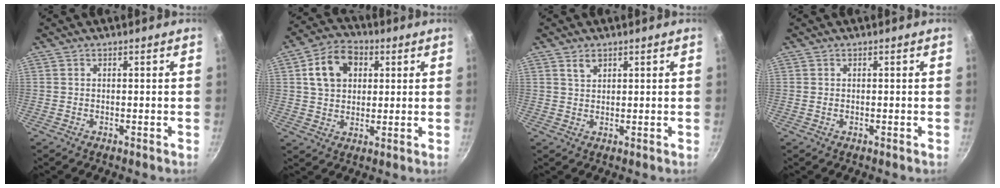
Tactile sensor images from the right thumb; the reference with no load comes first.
{"total": 11.1, "force": [3.2, 8.3, 6.7], "torque": [-0.094, 0.012, 0.044]}
{"total": 2.1, "force": [1.5, 1.2, 0.8], "torque": [-0.010, -0.005, 0.028]}
{"total": 0.0}